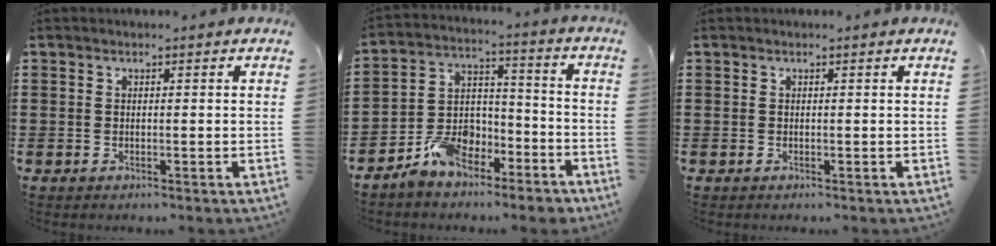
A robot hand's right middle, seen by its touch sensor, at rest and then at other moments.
{"total": 7.9, "force": [-6.2, 4.1, 2.6], "torque": [-0.057, 0.024, -0.121]}
{"total": 0.0}